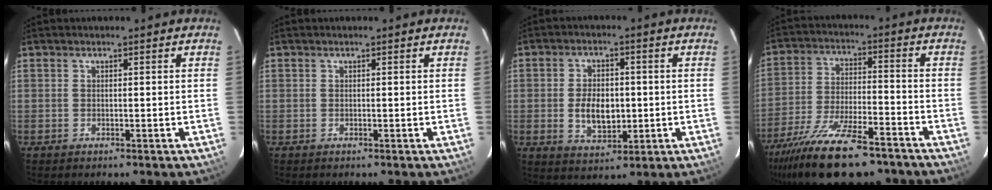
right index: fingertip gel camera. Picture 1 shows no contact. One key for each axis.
{"total": 0.0}
{"total": 7.8, "fx": -0.8, "fy": 4.8, "fz": 6.1, "tx": -0.116, "ty": -0.001, "tz": -0.006}
{"total": 21.2, "fx": -16.2, "fy": 6.4, "fz": 12.0, "tx": -0.237, "ty": -0.040, "tz": -0.260}